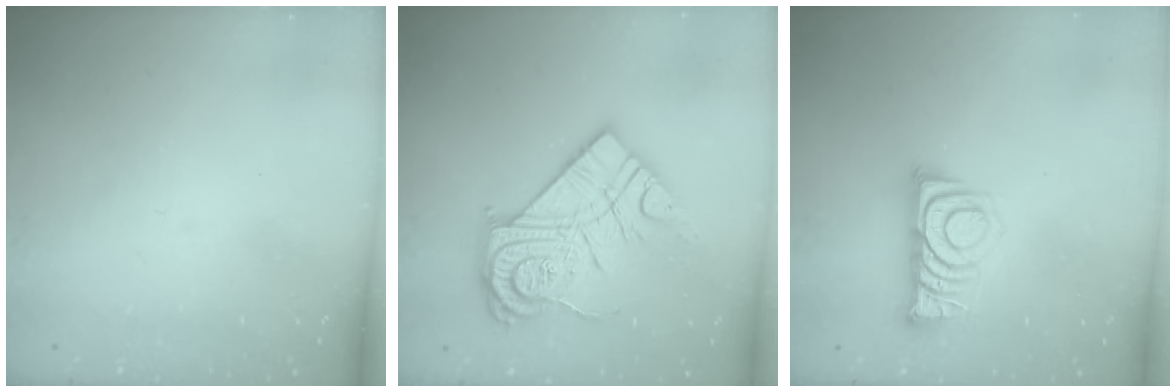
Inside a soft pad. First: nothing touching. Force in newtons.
{"total": 20.7, "press": 20.6, "slide": 1.9}
{"total": 8.9, "press": 8.8, "slide": 0.9}